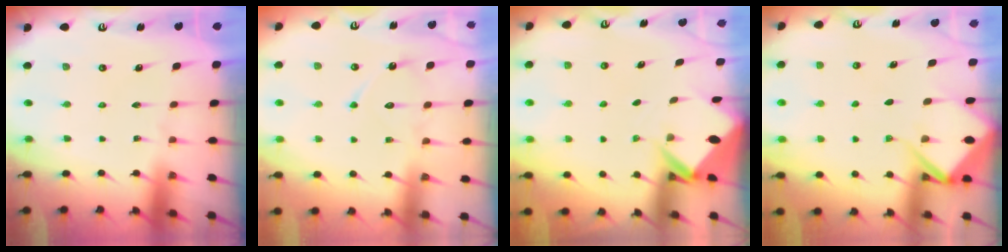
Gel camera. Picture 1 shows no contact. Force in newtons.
{"total": 10.2, "press": 10.2, "slide": 0.6}
{"total": 3.1, "press": 3.1, "slide": 0.0}
{"total": 7.3, "press": 7.3, "slide": 0.7}